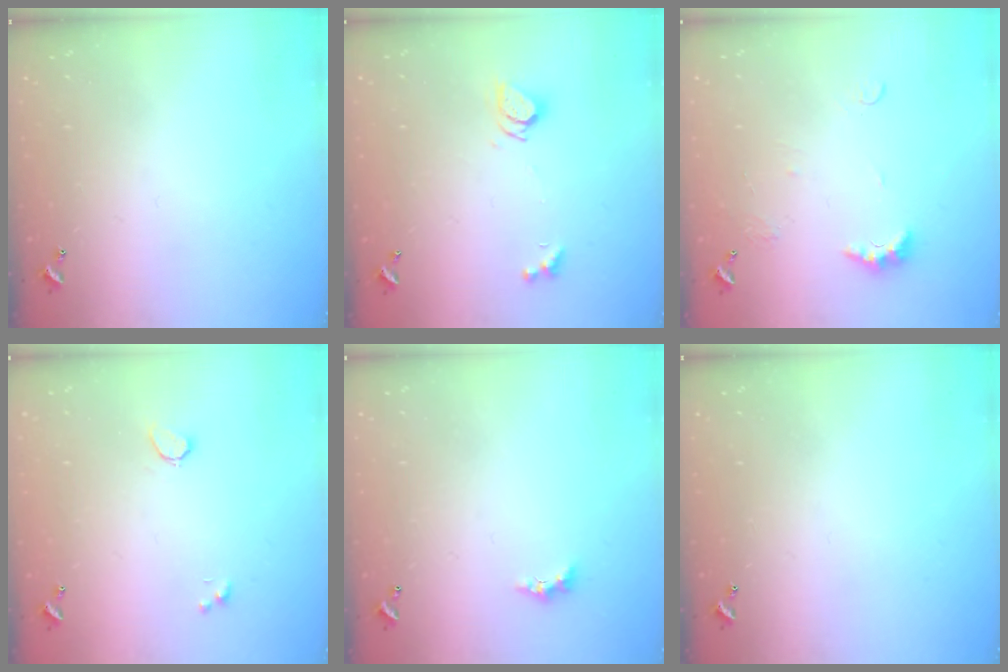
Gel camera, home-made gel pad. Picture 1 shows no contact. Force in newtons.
{"total": 3.6, "press": 3.6, "slide": 0.4}
{"total": 4.3, "press": 4.2, "slide": 0.9}
{"total": 0.8, "press": 0.7, "slide": 0.4}
{"total": 2.2, "press": 2.2, "slide": 0.6}
{"total": 0.0}